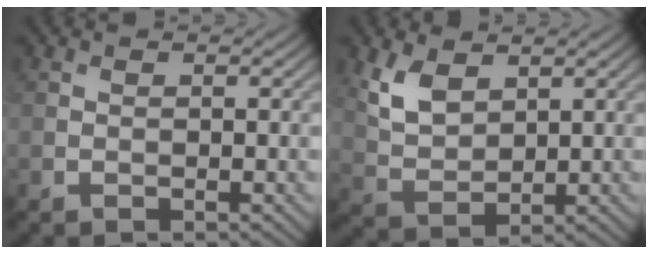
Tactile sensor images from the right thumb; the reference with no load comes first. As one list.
[{"total": 5.6, "force": [3.0, 3.1, 3.6], "torque": [-0.090, -0.005, 0.064]}]